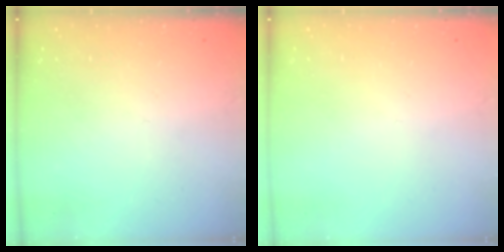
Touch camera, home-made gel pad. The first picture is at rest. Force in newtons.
{"total": 0.0}